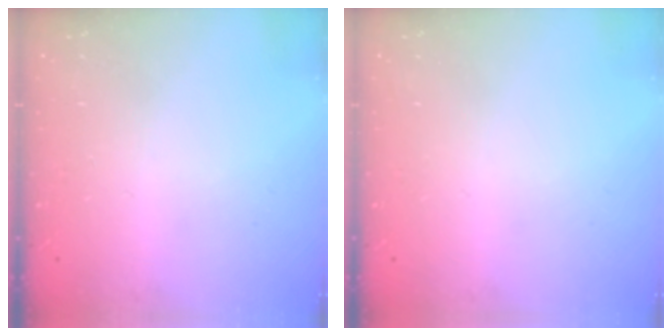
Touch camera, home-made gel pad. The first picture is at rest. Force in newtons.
{"total": 0.0}